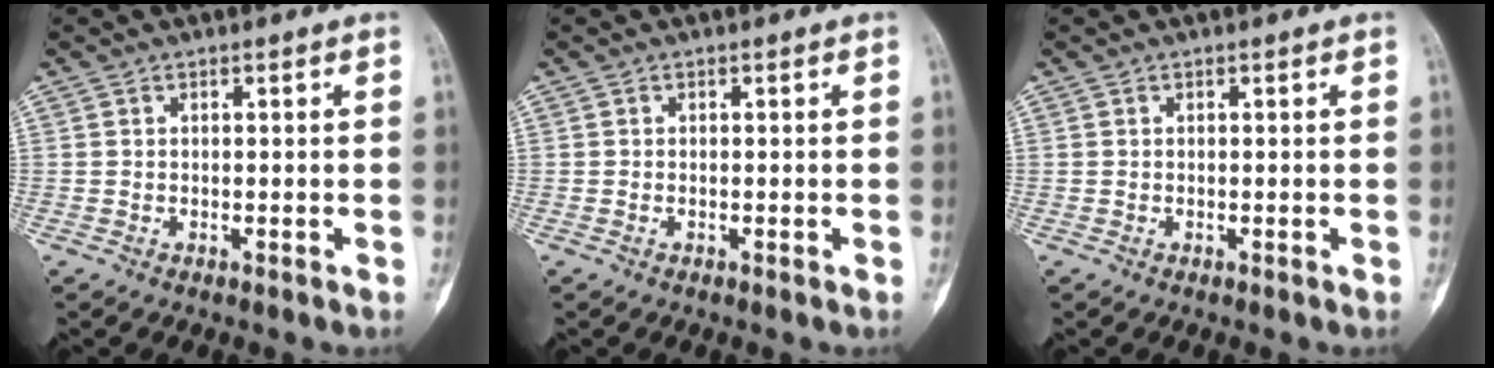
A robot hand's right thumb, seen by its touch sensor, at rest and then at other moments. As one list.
[{"total": 0.0}, {"total": 0.0}]